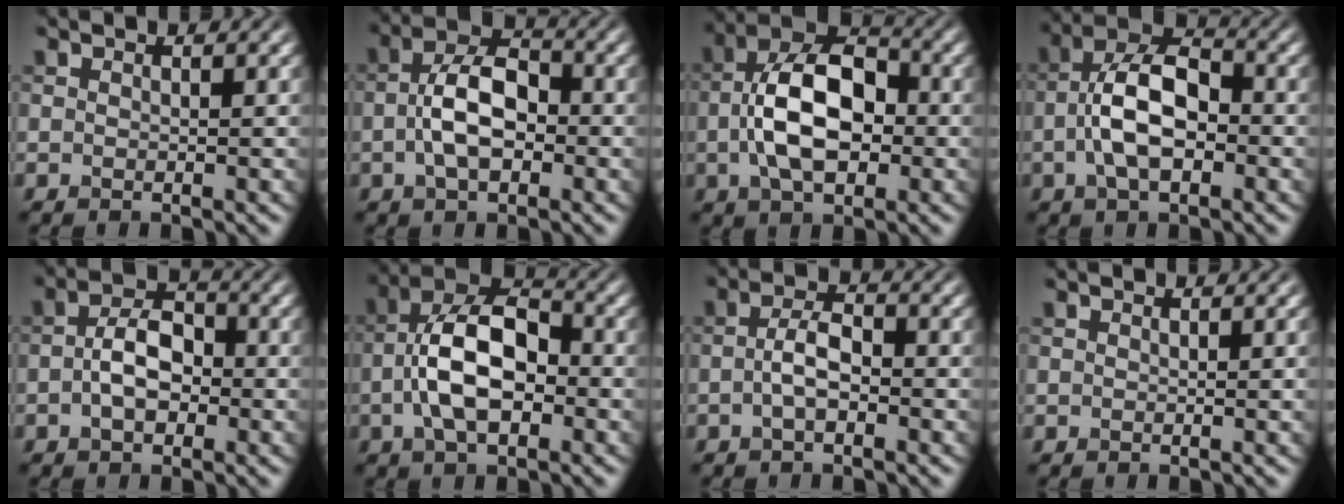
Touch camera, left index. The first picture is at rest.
{"total": 5.4, "force": [-1.0, 2.9, 4.5], "torque": [-0.081, 0.009, -0.025]}
{"total": 8.6, "force": [-0.9, 4.9, 7.1], "torque": [-0.128, 0.017, -0.028]}
{"total": 6.7, "force": [-1.3, 3.4, 5.6], "torque": [-0.107, 0.015, -0.031]}
{"total": 4.1, "force": [-0.7, 2.5, 3.2], "torque": [-0.055, 0.006, -0.018]}
{"total": 7.8, "force": [-1.4, 4.1, 6.5], "torque": [-0.123, 0.018, -0.033]}
{"total": 2.9, "force": [-0.7, 1.3, 2.5], "torque": [-0.049, 0.004, -0.018]}
{"total": 0.9, "force": [0.4, 0.8, 0.2], "torque": [0.000, -0.001, 0.005]}